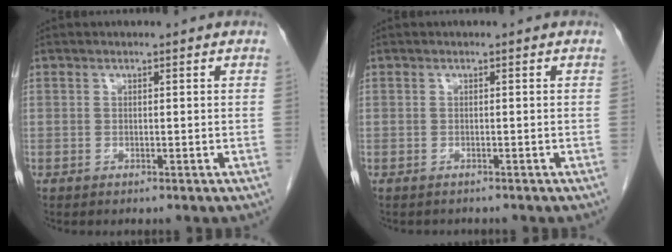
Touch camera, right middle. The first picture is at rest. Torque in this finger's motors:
{"motor_torque": [-0.46, -0.04, -0.15, -0.03]}